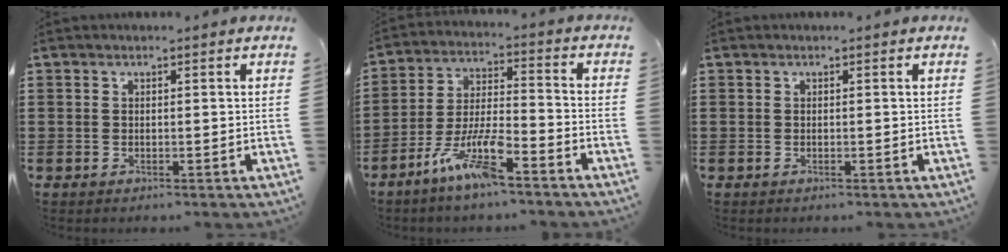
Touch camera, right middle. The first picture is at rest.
{"total": 9.0, "force": [-6.2, 1.5, 6.3], "torque": [-0.140, -0.004, -0.120]}
{"total": 0.0}